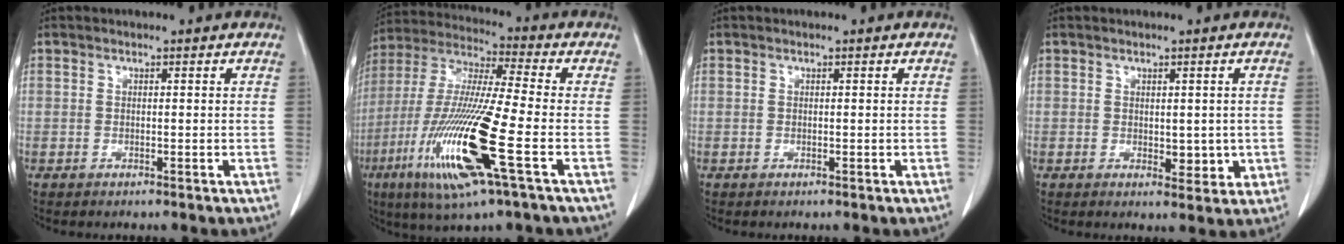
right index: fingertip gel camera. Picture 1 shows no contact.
{"total": 18.6, "force": [-6.4, 0.8, 17.5], "torque": [-0.375, -0.028, -0.124]}
{"total": 0.0}
{"total": 3.6, "force": [-0.1, 2.1, 3.0], "torque": [-0.030, -0.006, 0.007]}